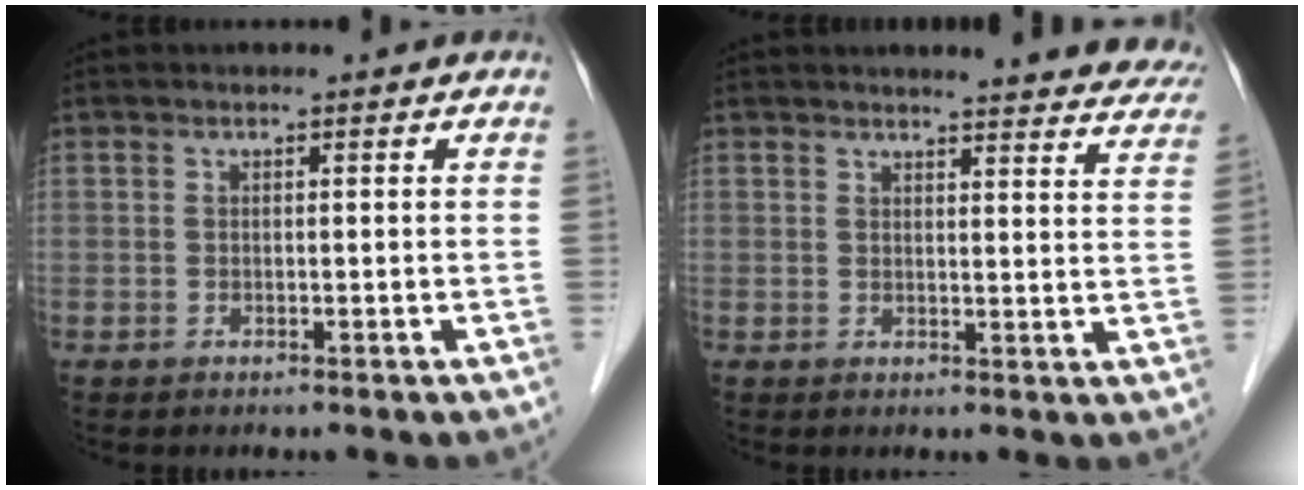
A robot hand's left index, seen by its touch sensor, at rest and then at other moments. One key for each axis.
{"total": 15.5, "fx": 14.7, "fy": 2.0, "fz": 4.5, "tx": -0.033, "ty": -0.047, "tz": 0.145}